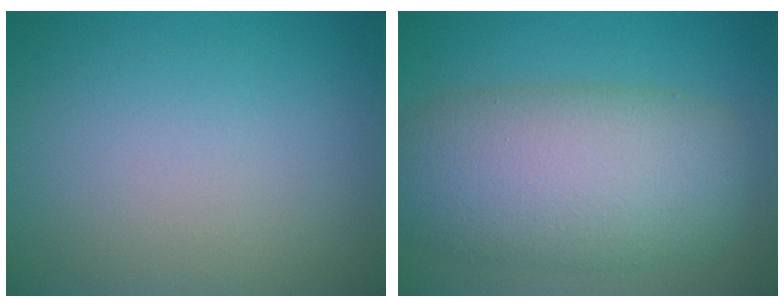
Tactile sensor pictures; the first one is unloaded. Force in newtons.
{"total": 10.0, "press": 9.9, "slide": 0.4}